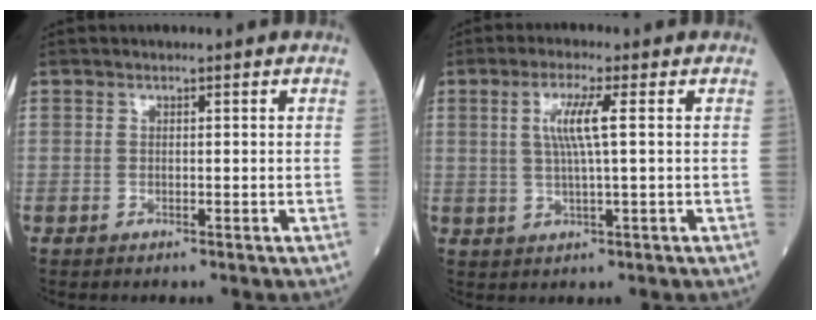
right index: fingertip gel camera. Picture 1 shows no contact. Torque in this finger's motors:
{"motor_torque": [0.41, -0.13, 0.46, 0.14]}